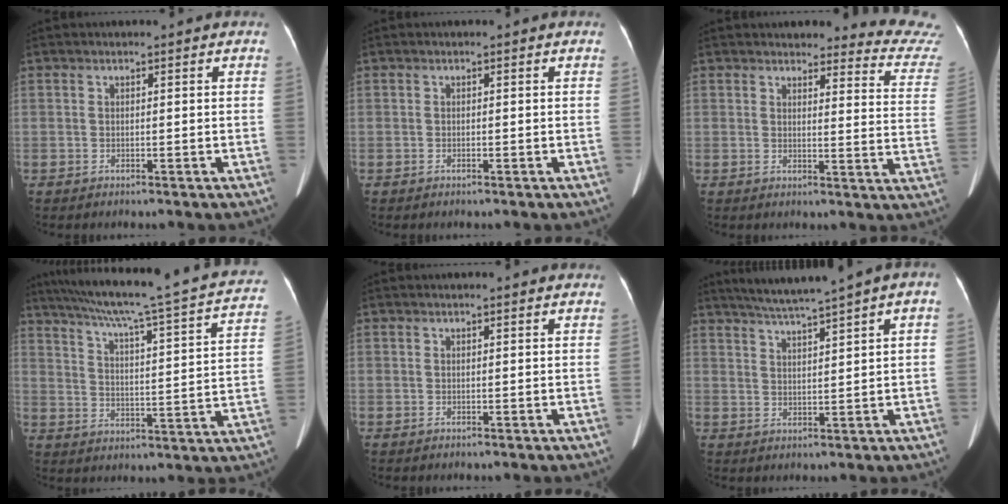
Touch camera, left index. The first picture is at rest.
{"total": 0.0}
{"total": 13.0, "force": [12.9, 1.0, 1.0], "torque": [0.024, -0.099, 0.104]}
{"total": 28.0, "force": [23.8, 1.4, 14.7], "torque": [-0.232, -0.025, 0.304]}
{"total": 2.2, "force": [2.1, 0.2, 0.8], "torque": [-0.012, 0.013, 0.019]}
{"total": 7.6, "force": [5.4, -0.8, 5.3], "torque": [-0.080, 0.018, 0.090]}